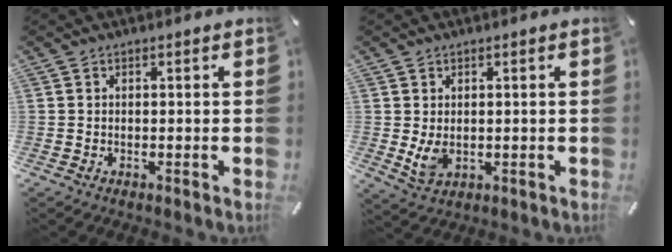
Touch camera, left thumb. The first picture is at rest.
{"total": 5.0, "force": [0.3, 3.4, 3.7], "torque": [-0.087, -0.008, 0.002]}